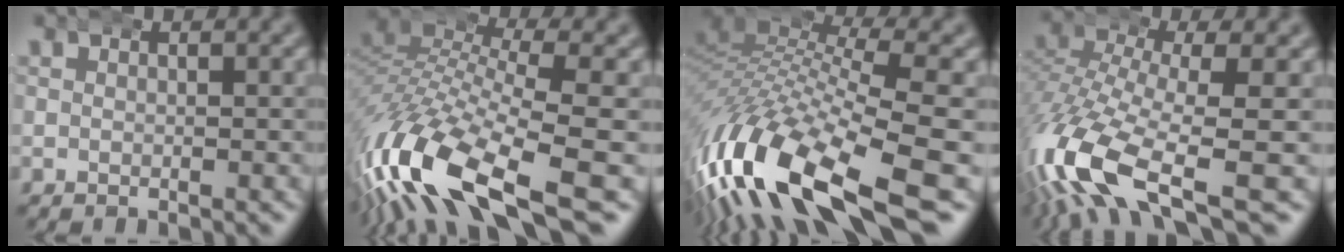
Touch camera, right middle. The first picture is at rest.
{"total": 11.2, "force": [-4.4, 5.7, 8.5], "torque": [-0.198, -0.038, -0.058]}
{"total": 13.6, "force": [-4.5, 7.3, 10.5], "torque": [-0.239, -0.044, -0.057]}
{"total": 9.0, "force": [-3.9, 4.3, 6.8], "torque": [-0.174, -0.042, -0.052]}